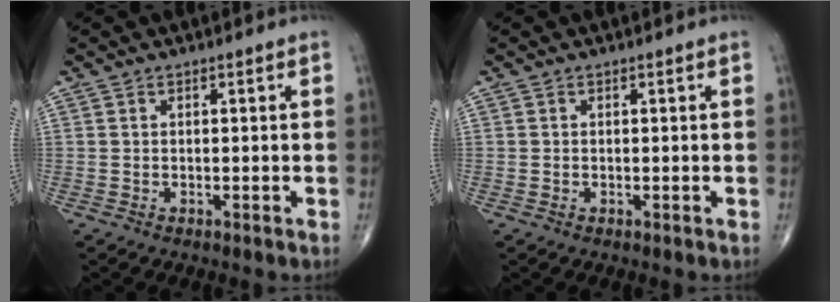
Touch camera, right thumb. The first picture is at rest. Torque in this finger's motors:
{"motor_torque": [1.71, 1.59, -0.13, 0.04, 0.05]}